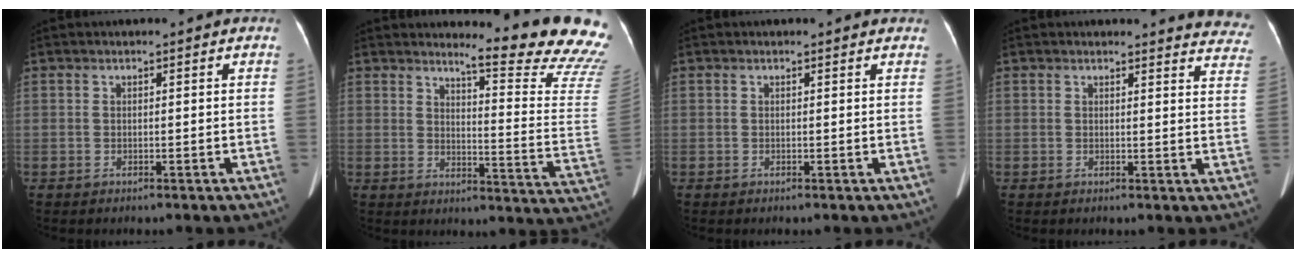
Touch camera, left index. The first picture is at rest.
{"total": 17.2, "force": [16.0, -0.6, 6.3], "torque": [-0.082, -0.145, 0.173]}
{"total": 2.3, "force": [2.1, 0.9, 0.4], "torque": [-0.010, 0.009, 0.011]}
{"total": 9.6, "force": [9.5, 1.5, 0.8], "torque": [0.030, -0.070, 0.059]}